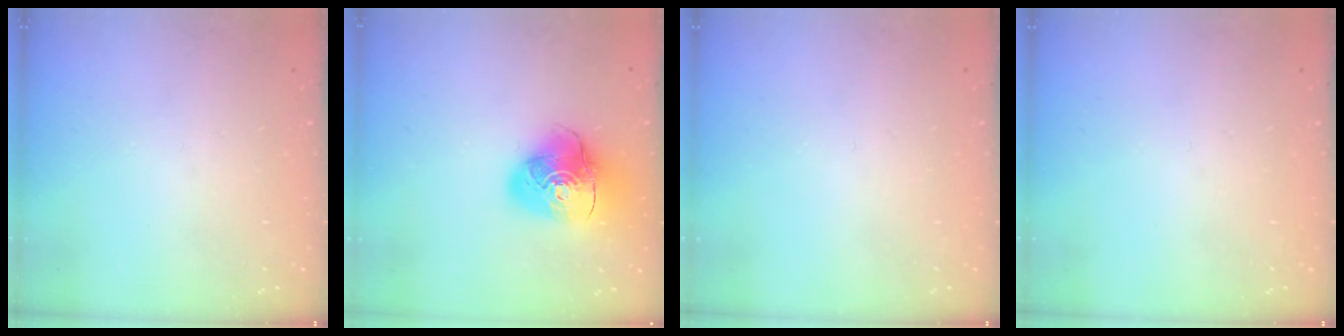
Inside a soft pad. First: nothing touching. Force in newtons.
{"total": 15.7, "press": 15.5, "slide": 2.0}
{"total": 0.0}
{"total": 0.0}